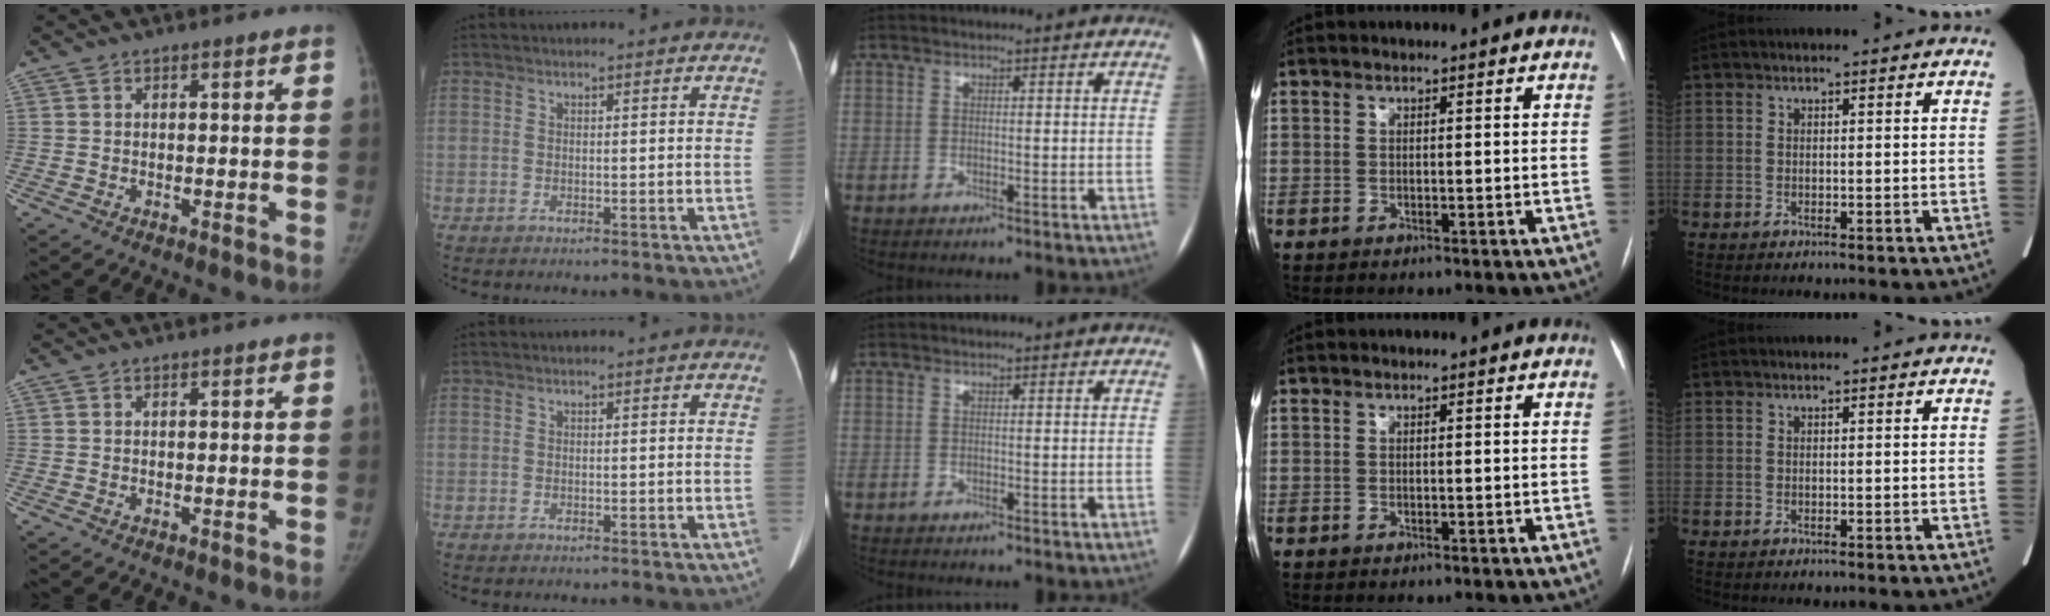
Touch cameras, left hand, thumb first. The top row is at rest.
{}